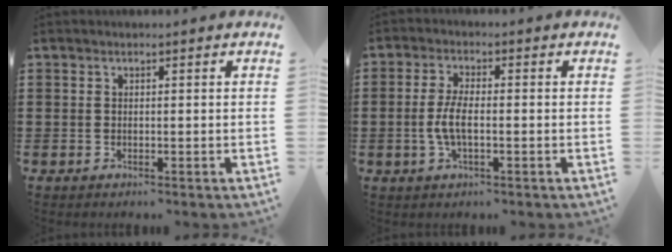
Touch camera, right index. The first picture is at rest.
{"total": 4.4, "force": [-0.8, 1.4, 4.1], "torque": [-0.102, -0.007, -0.024]}